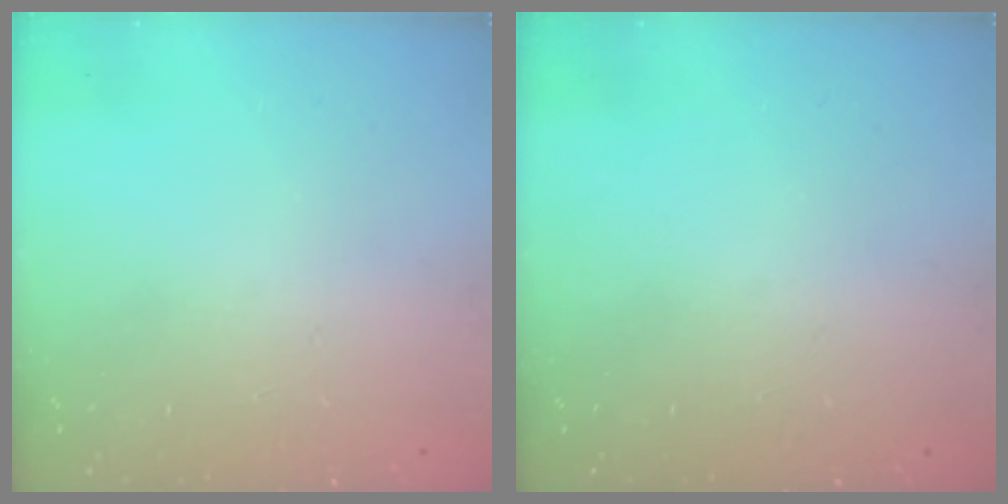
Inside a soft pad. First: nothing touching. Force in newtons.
{"total": 0.0}